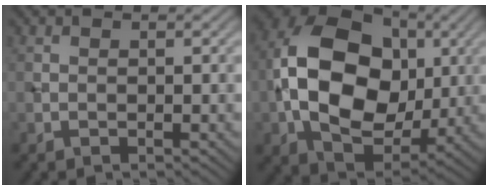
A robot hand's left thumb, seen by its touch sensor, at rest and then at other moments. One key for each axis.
{"total": 17.0, "fx": 0.5, "fy": 12.1, "fz": 11.9, "tx": -0.248, "ty": 0.005, "tz": 0.010}